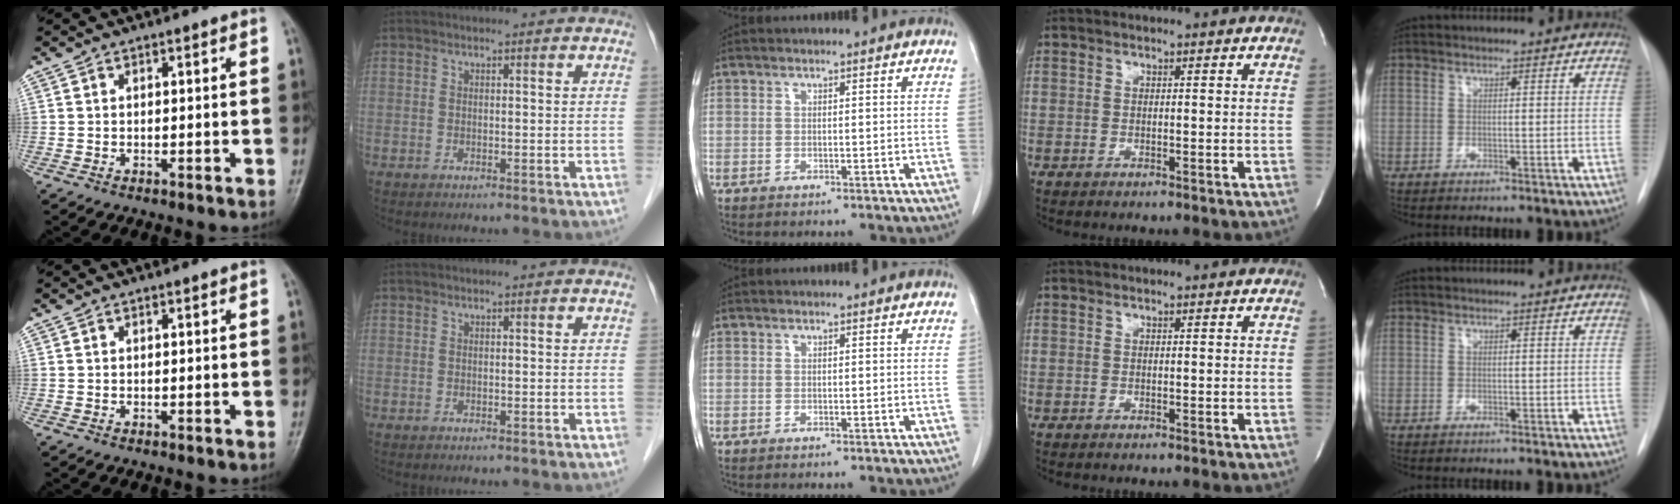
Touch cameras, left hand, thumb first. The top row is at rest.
{}